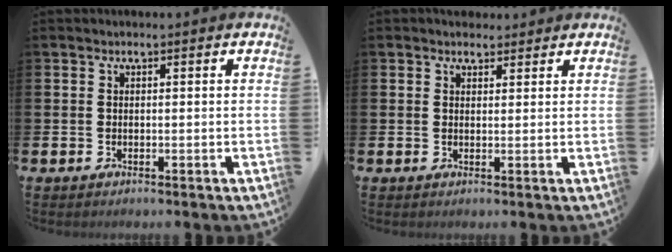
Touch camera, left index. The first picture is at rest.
{"total": 2.3, "force": [2.1, 0.9, 0.0], "torque": [0.012, -0.008, 0.036]}